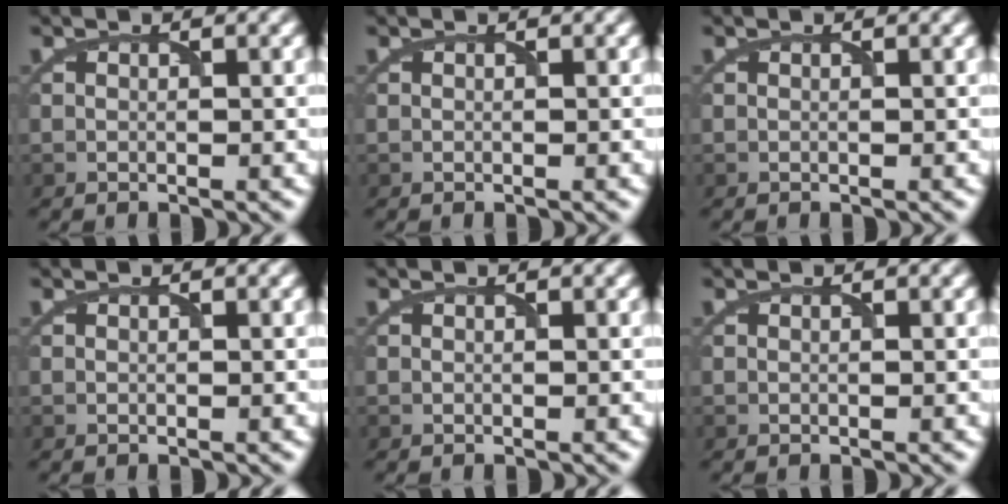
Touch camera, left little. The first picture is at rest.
{"total": 0.0}
{"total": 0.0}
{"total": 0.0}
{"total": 0.0}
{"total": 0.0}